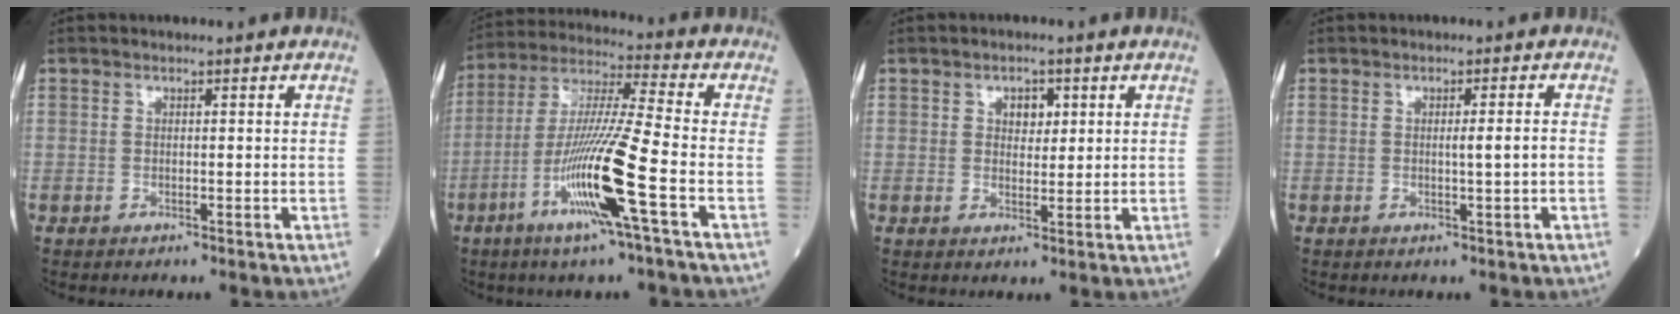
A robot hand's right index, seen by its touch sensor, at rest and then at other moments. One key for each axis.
{"total": 14.2, "fx": -5.5, "fy": -1.0, "fz": 13.1, "tx": -0.262, "ty": -0.013, "tz": -0.108}
{"total": 2.8, "fx": 1.1, "fy": 1.7, "fz": 1.9, "tx": -0.023, "ty": 0.003, "tz": 0.017}
{"total": 2.0, "fx": -0.3, "fy": -0.3, "fz": 1.9, "tx": -0.031, "ty": -0.001, "tz": -0.005}